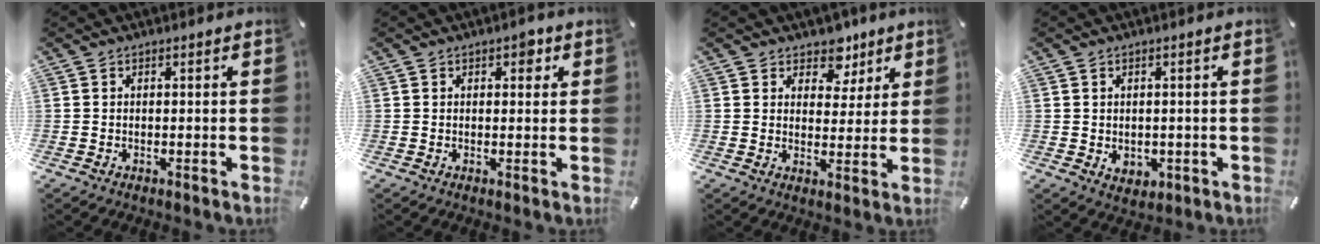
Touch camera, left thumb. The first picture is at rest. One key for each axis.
{"total": 2.4, "fx": 1.2, "fy": 1.5, "fz": 1.4, "tx": -0.008, "ty": -0.002, "tz": 0.014}
{"total": 7.2, "fx": 5.0, "fy": 5.0, "fz": 1.2, "tx": -0.004, "ty": -0.035, "tz": 0.084}
{"total": 2.8, "fx": -0.1, "fy": 2.6, "fz": 1.1, "tx": -0.004, "ty": -0.004, "tz": -0.003}